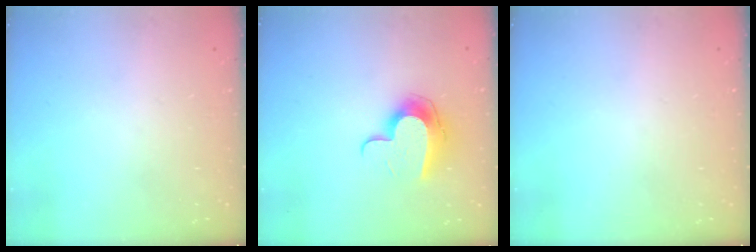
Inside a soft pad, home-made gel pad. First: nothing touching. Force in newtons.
{"total": 11.5, "press": 11.5, "slide": 0.4}
{"total": 0.0}